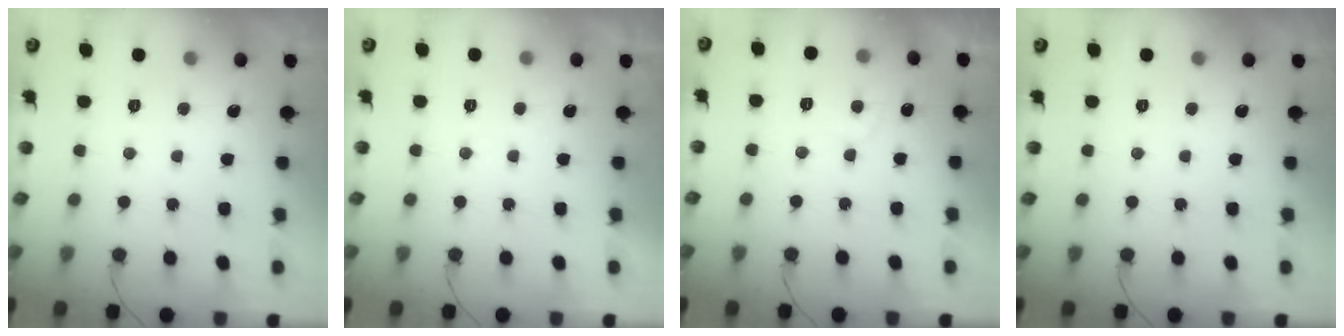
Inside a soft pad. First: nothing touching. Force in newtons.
{"total": 2.3, "press": 2.3, "slide": 0.3}
{"total": 2.9, "press": 2.8, "slide": 0.6}
{"total": 0.0}